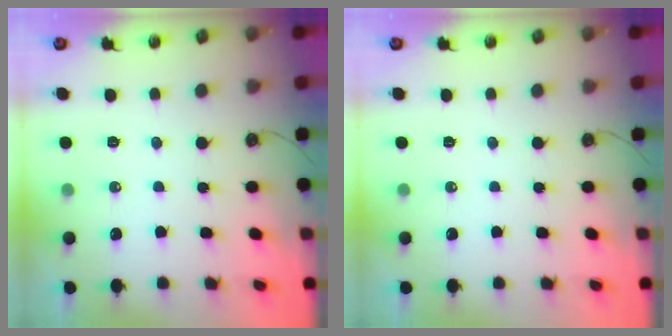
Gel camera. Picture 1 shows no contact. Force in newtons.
{"total": 0.0}